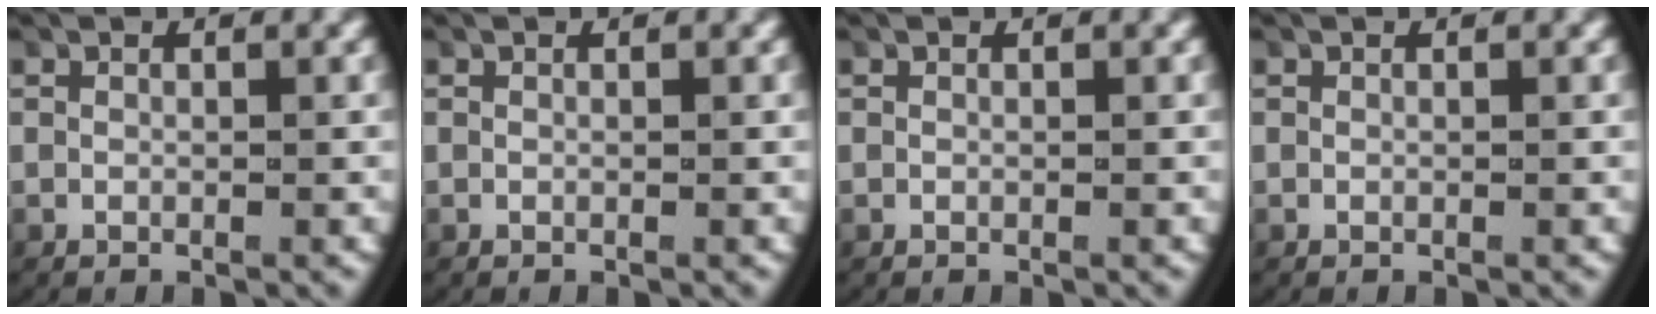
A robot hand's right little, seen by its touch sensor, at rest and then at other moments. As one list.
[{"total": 0.0}, {"total": 0.0}, {"total": 0.0}]